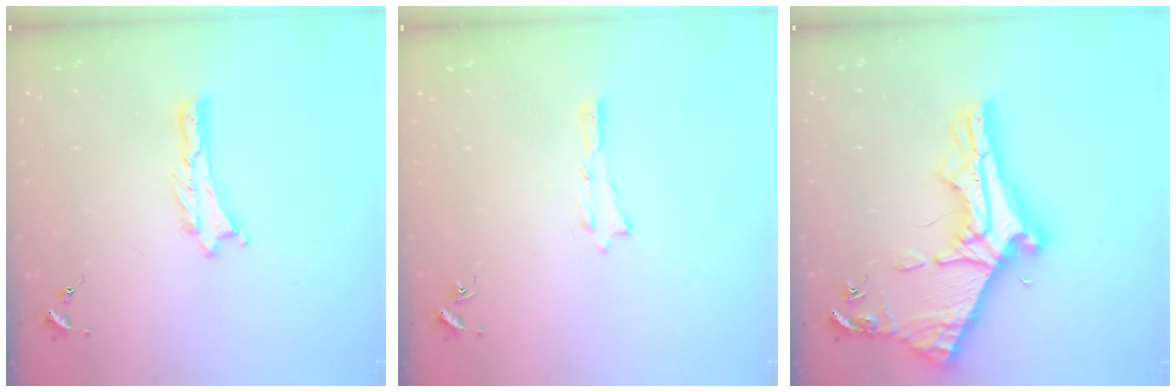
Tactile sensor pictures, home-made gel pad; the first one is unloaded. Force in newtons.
{"total": 0.0}
{"total": 10.5, "press": 10.4, "slide": 1.0}